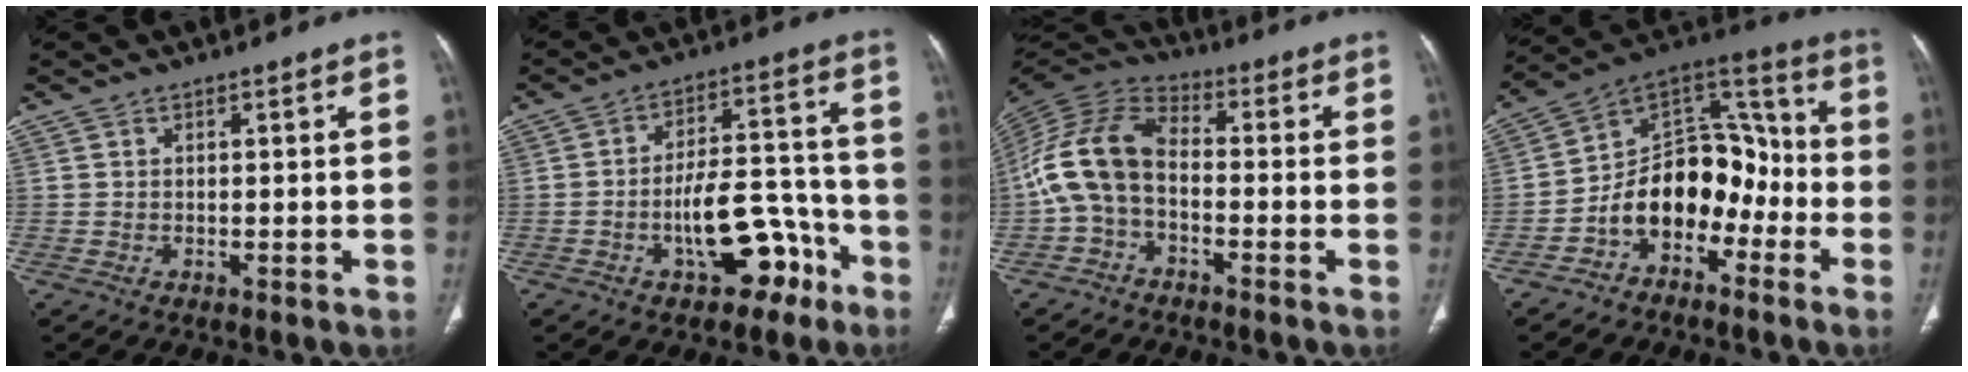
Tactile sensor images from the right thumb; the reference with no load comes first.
{"total": 12.7, "force": [-6.1, 6.4, 9.2], "torque": [-0.118, 0.062, -0.085]}
{"total": 11.6, "force": [-2.3, 7.0, 8.9], "torque": [-0.178, 0.042, -0.058]}
{"total": 15.1, "force": [-5.9, 10.4, 9.4], "torque": [-0.108, 0.093, -0.107]}